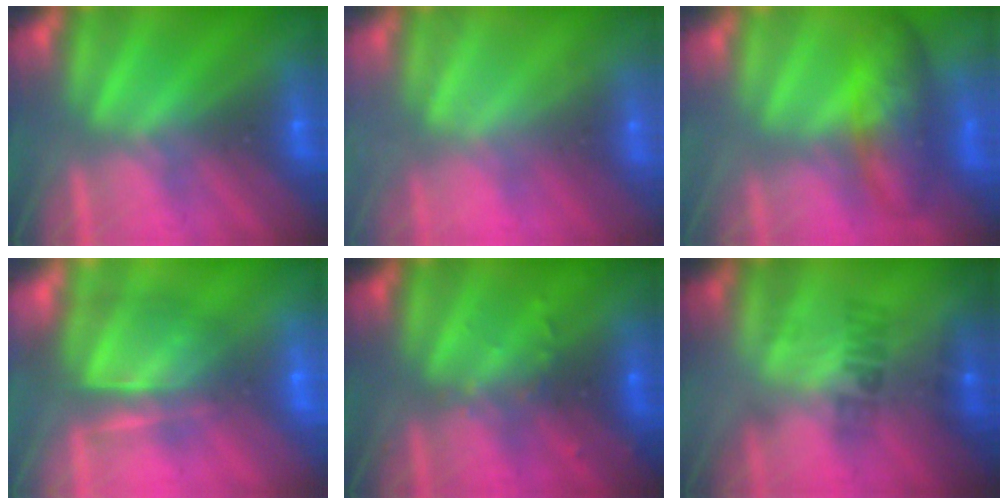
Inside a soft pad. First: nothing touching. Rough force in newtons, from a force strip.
{"total": 2.2}
{"total": 7.9}
{"total": 7.4}
{"total": 2.8}
{"total": 2.3}